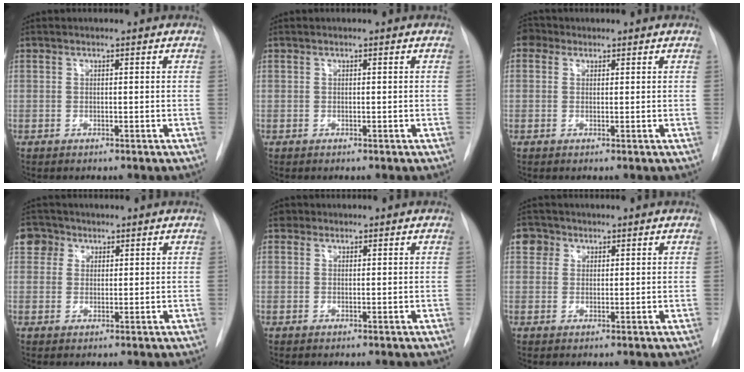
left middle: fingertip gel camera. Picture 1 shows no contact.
{"total": 0.0}
{"total": 2.4, "force": [1.2, 2.0, 0.6], "torque": [-0.011, 0.012, 0.016]}
{"total": 3.4, "force": [1.8, 2.9, 0.4], "torque": [-0.004, 0.011, 0.028]}
{"total": 1.3, "force": [0.7, 1.1, 0.2], "torque": [0.002, 0.007, 0.006]}
{"total": 2.8, "force": [1.3, 2.4, 0.4], "torque": [0.000, 0.007, 0.016]}